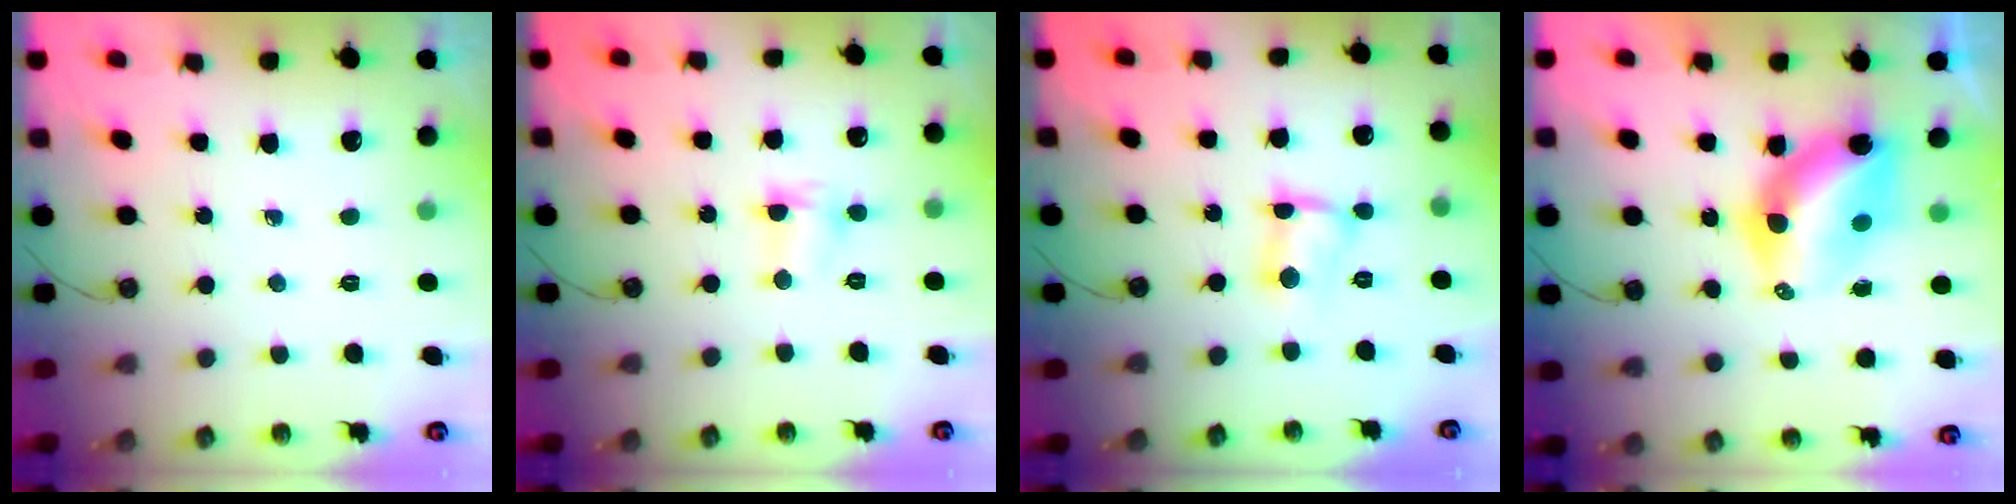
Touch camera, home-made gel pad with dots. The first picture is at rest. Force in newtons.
{"total": 2.6, "press": 2.6, "slide": 0.4}
{"total": 4.3, "press": 4.3, "slide": 0.2}
{"total": 8.8, "press": 8.8, "slide": 0.6}